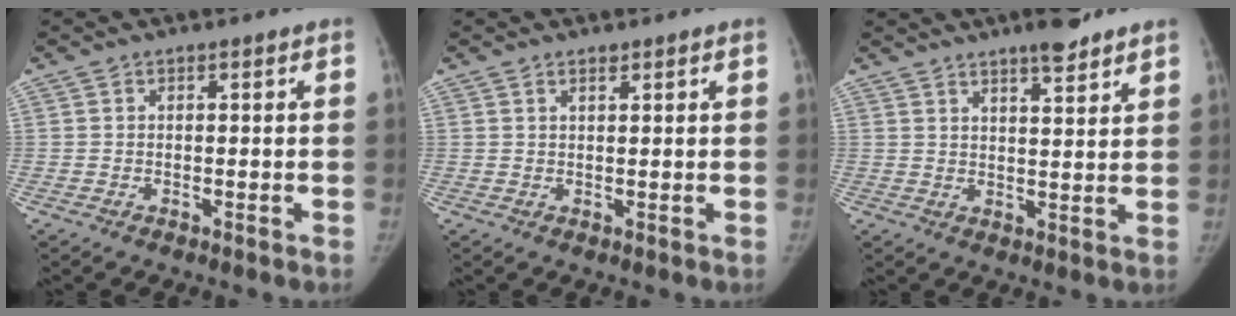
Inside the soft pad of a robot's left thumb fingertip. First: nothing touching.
{"total": 1.0, "force": [0.8, 0.1, 0.5], "torque": [-0.007, -0.006, 0.016]}
{"total": 6.5, "force": [5.0, 1.2, 4.1], "torque": [-0.053, -0.028, 0.074]}